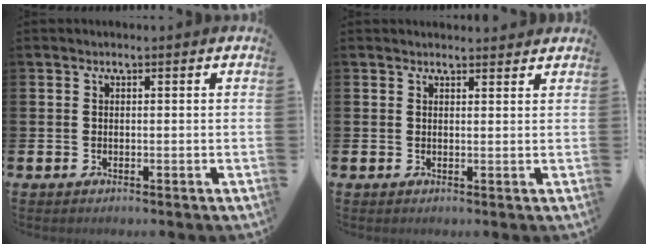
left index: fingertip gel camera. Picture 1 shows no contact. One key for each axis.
{"total": 1.6, "fx": 1.5, "fy": 0.3, "fz": 0.0, "tx": 0.007, "ty": -0.005, "tz": 0.026}